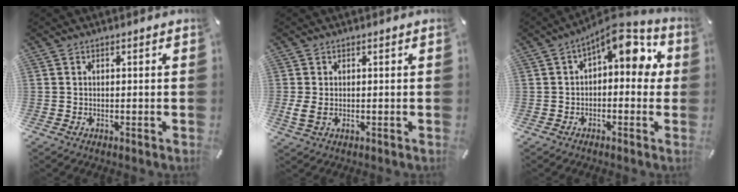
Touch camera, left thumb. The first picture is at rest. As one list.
[{"total": 2.7, "force": [-0.1, 1.4, 2.3], "torque": [-0.057, -0.004, -0.004]}, {"total": 10.2, "force": [4.0, 4.8, 8.0], "torque": [-0.110, -0.024, 0.064]}]